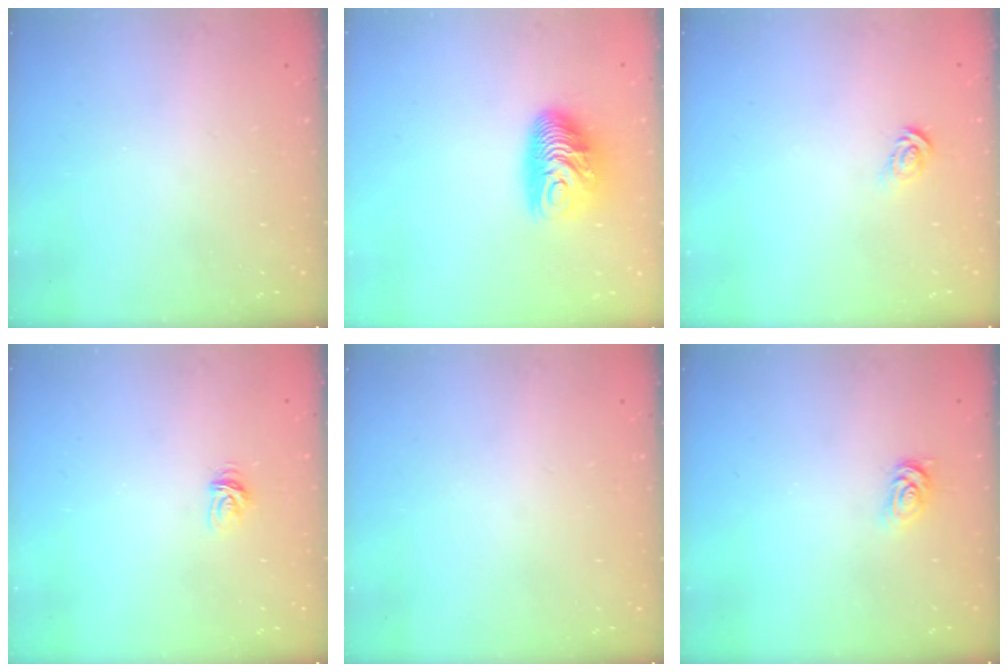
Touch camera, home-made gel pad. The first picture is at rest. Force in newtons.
{"total": 10.9, "press": 10.9, "slide": 0.8}
{"total": 3.1, "press": 3.1, "slide": 0.2}
{"total": 3.3, "press": 3.3, "slide": 0.3}
{"total": 0.0}
{"total": 2.5, "press": 2.5, "slide": 0.3}